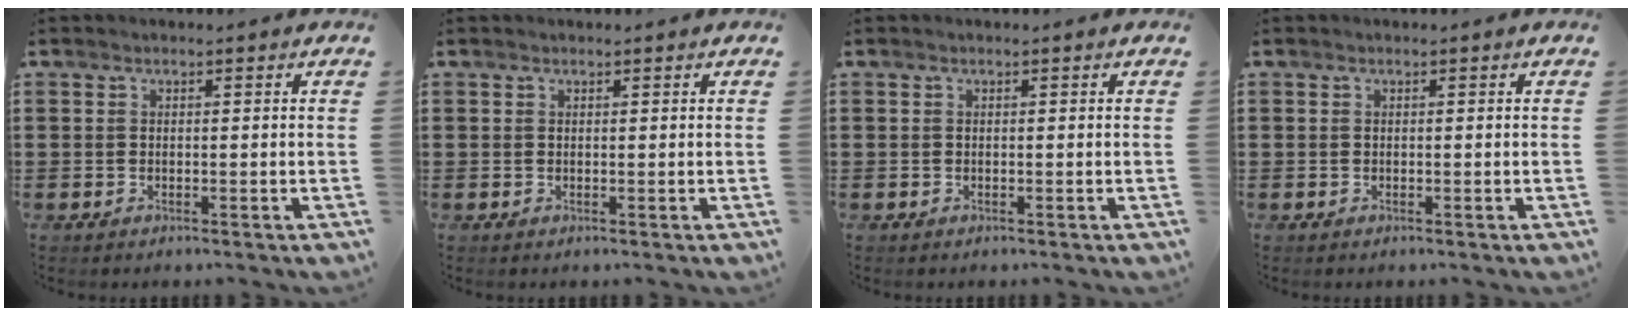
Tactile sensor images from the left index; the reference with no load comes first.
{"total": 0.0}
{"total": 0.0}
{"total": 0.0}